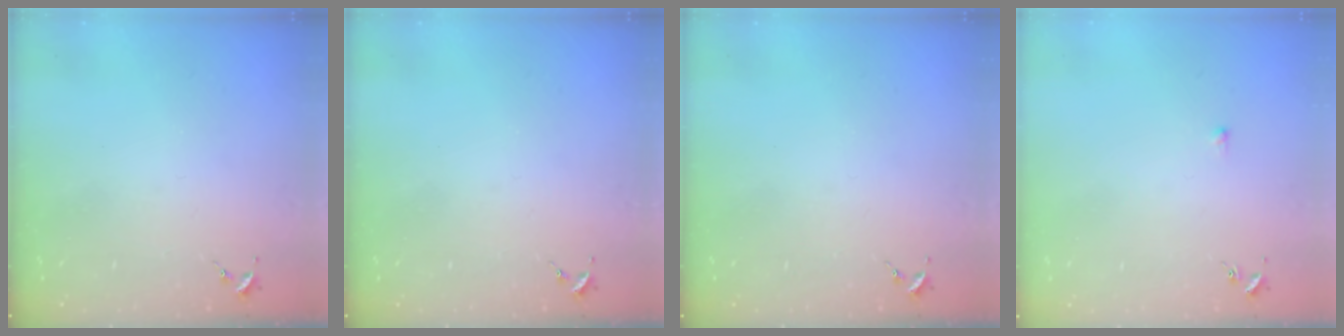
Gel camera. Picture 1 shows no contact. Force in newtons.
{"total": 0.0}
{"total": 0.0}
{"total": 2.7, "press": 2.7, "slide": 0.6}